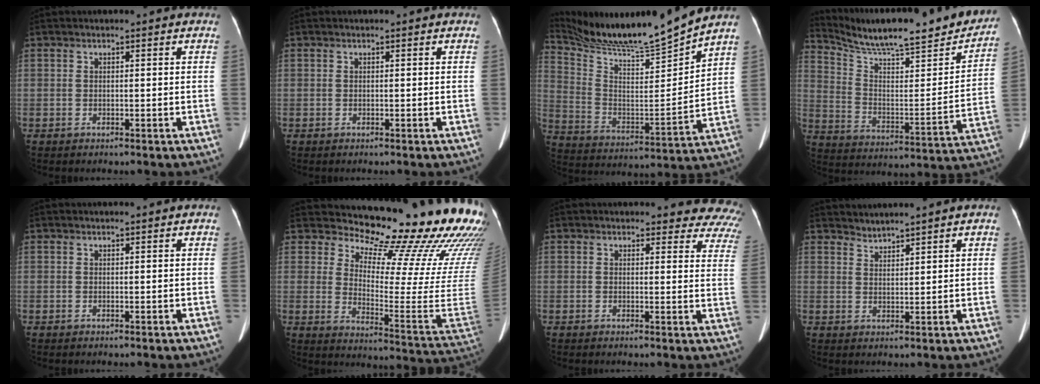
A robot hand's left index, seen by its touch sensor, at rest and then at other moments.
{"total": 0.0}
{"total": 16.7, "force": [15.8, -1.9, 5.1], "torque": [-0.113, -0.039, 0.277]}
{"total": 24.5, "force": [21.7, 2.9, 11.0], "torque": [-0.180, -0.033, 0.314]}
{"total": 0.6, "force": [0.6, 0.1, 0.2], "torque": [-0.005, 0.007, 0.008]}
{"total": 24.0, "force": [22.1, 2.8, 8.9], "torque": [-0.132, -0.144, 0.260]}
{"total": 11.6, "force": [11.0, 3.7, 0.7], "torque": [0.053, -0.059, 0.070]}
{"total": 2.4, "force": [2.4, -0.2, -0.1], "torque": [-0.001, 0.012, 0.050]}